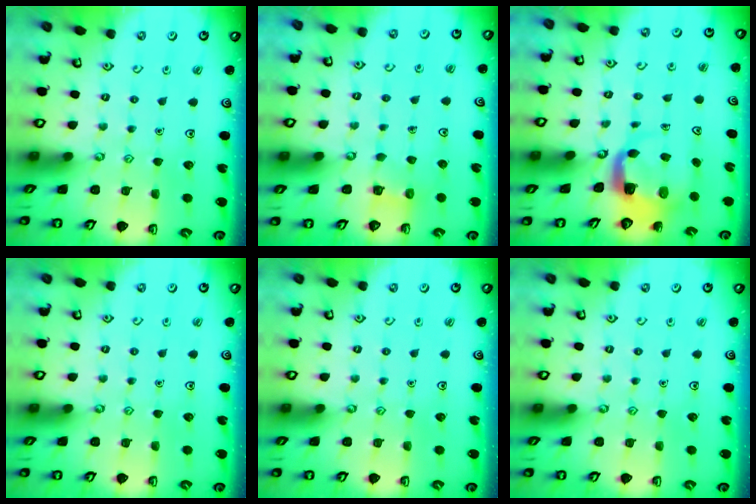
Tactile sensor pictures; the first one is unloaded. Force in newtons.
{"total": 2.5, "press": 2.5, "slide": 0.1}
{"total": 4.0, "press": 3.9, "slide": 0.4}
{"total": 0.0}
{"total": 0.0}
{"total": 0.0}